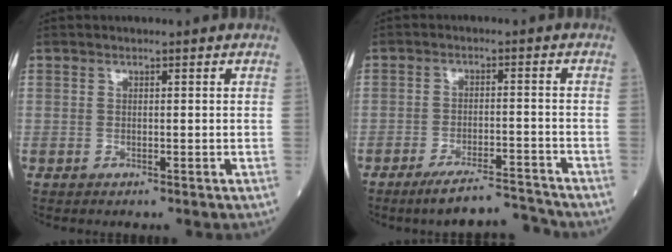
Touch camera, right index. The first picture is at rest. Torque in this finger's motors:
{"motor_torque": [-0.04, -0.27, 0.23, 0.06]}